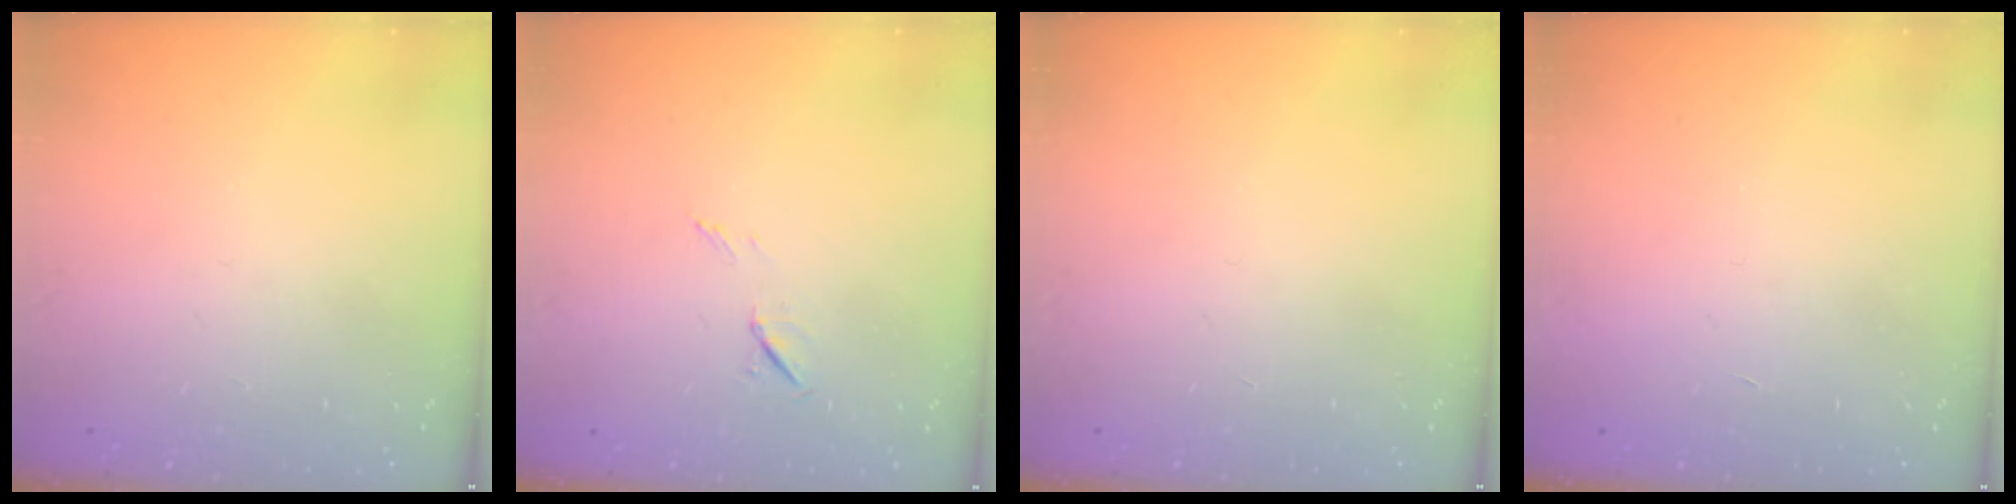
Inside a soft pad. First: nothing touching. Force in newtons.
{"total": 5.5, "press": 5.3, "slide": 1.5}
{"total": 0.0}
{"total": 1.7, "press": 1.7, "slide": 0.1}